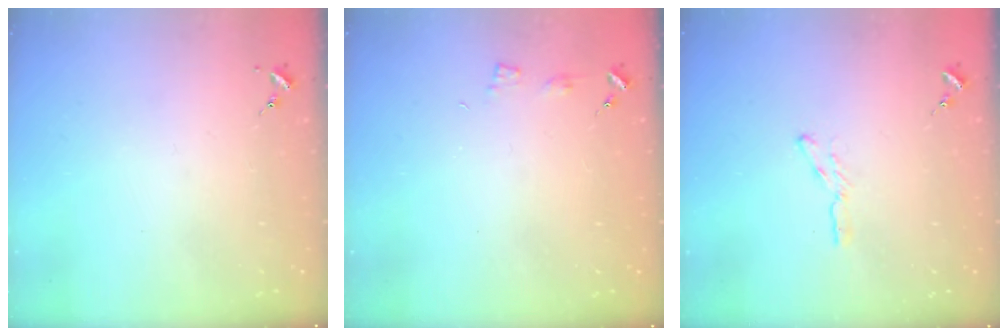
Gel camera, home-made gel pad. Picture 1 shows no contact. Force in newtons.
{"total": 3.6, "press": 3.6, "slide": 0.5}
{"total": 4.0, "press": 4.0, "slide": 0.4}